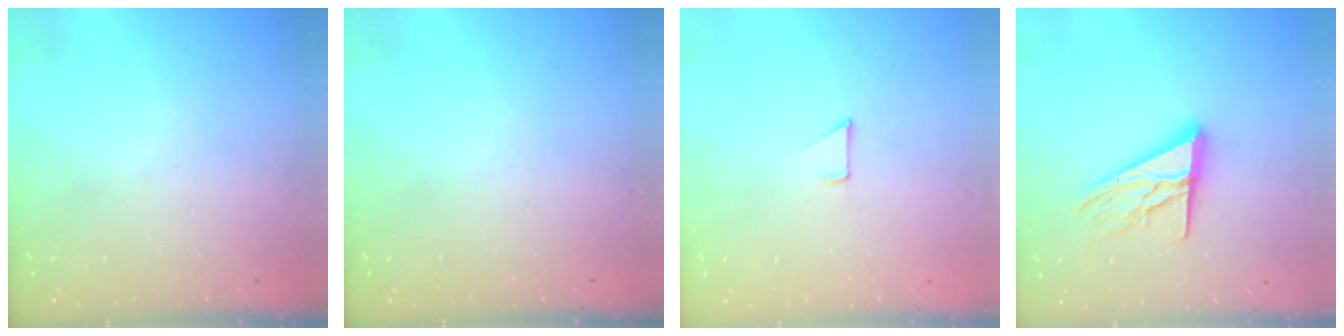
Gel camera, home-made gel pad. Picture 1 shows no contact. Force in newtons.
{"total": 0.0}
{"total": 4.5, "press": 4.5, "slide": 0.3}
{"total": 15.9, "press": 15.6, "slide": 2.7}